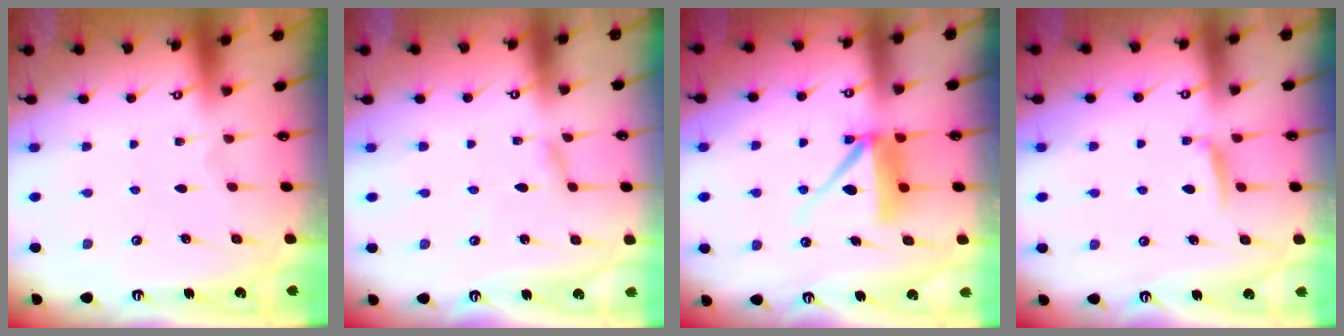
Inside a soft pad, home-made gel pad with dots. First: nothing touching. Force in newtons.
{"total": 2.4, "press": 2.4, "slide": 0.2}
{"total": 10.2, "press": 10.1, "slide": 1.2}
{"total": 4.8, "press": 4.7, "slide": 0.6}